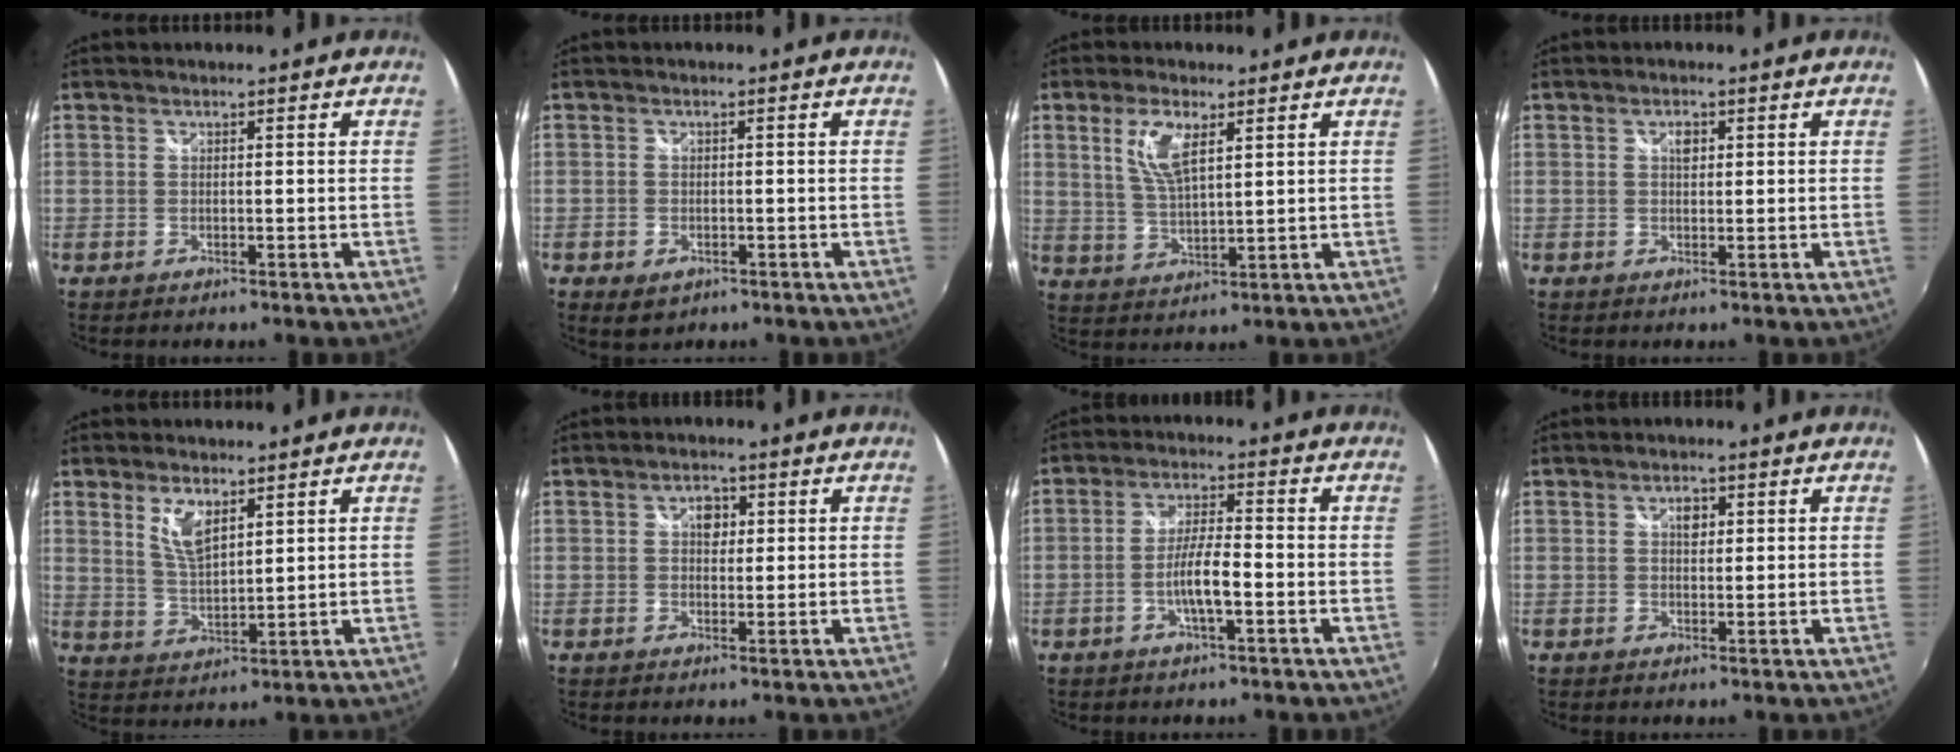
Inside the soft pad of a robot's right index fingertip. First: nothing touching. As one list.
[{"total": 3.5, "force": [-1.8, 2.5, 1.7], "torque": [-0.036, -0.007, -0.025]}, {"total": 7.1, "force": [3.0, 2.5, 5.9], "torque": [-0.116, 0.002, 0.062]}, {"total": 1.7, "force": [0.5, 1.1, 1.2], "torque": [-0.019, 0.004, 0.008]}, {"total": 6.0, "force": [3.3, 2.4, 4.5], "torque": [-0.081, -0.005, 0.065]}, {"total": 2.9, "force": [0.6, 2.2, 1.7], "torque": [-0.022, 0.007, 0.008]}, {"total": 6.2, "force": [-2.3, 0.9, 5.6], "torque": [-0.109, 0.002, -0.041]}, {"total": 2.0, "force": [0.6, 1.4, 1.3], "torque": [-0.020, 0.005, 0.009]}]